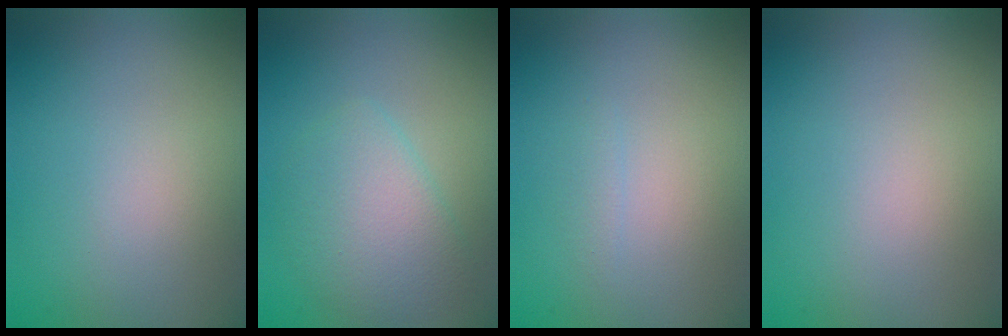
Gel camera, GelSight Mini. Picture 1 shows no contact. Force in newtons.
{"total": 3.7, "press": 3.7, "slide": 0.1}
{"total": 0.6, "press": 0.6, "slide": 0.0}
{"total": 0.0}